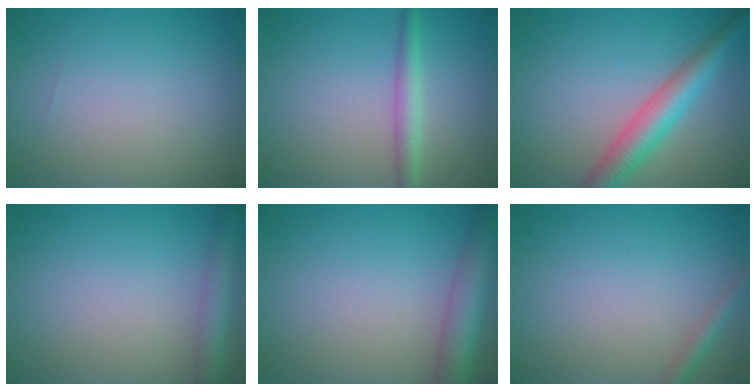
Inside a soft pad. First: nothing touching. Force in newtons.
{"total": 2.4, "press": 2.4, "slide": 0.0}
{"total": 5.0, "press": 5.0, "slide": 0.2}
{"total": 3.1, "press": 3.1, "slide": 0.1}
{"total": 5.3, "press": 5.3, "slide": 0.3}
{"total": 1.4, "press": 1.4, "slide": 0.1}